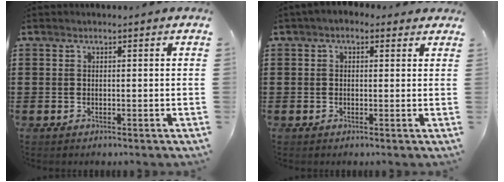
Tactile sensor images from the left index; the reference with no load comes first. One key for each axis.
{"total": 1.7, "fx": 0.6, "fy": 1.5, "fz": 0.8, "tx": -0.021, "ty": 0.009, "tz": 0.009}